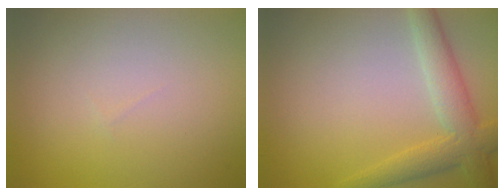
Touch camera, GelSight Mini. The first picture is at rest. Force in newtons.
{"total": 4.3, "press": 4.3, "slide": 0.0}